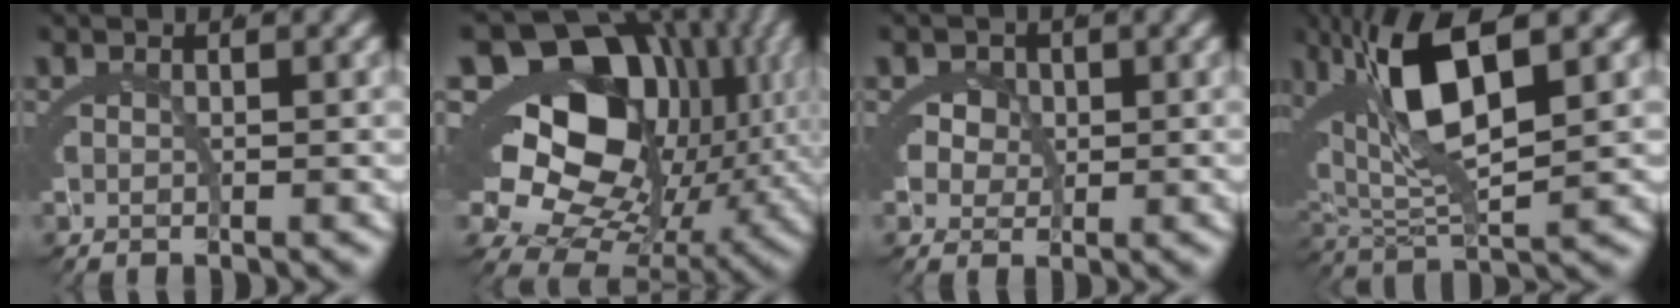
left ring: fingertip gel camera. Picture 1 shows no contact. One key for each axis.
{"total": 23.0, "fx": 3.0, "fy": 16.8, "fz": 15.4, "tx": -0.252, "ty": -0.015, "tz": 0.045}
{"total": 5.3, "fx": 0.9, "fy": 4.7, "fz": 2.3, "tx": -0.052, "ty": -0.010, "tz": 0.012}
{"total": 10.6, "fx": 5.2, "fy": 3.4, "fz": 8.7, "tx": -0.173, "ty": 0.018, "tz": 0.089}